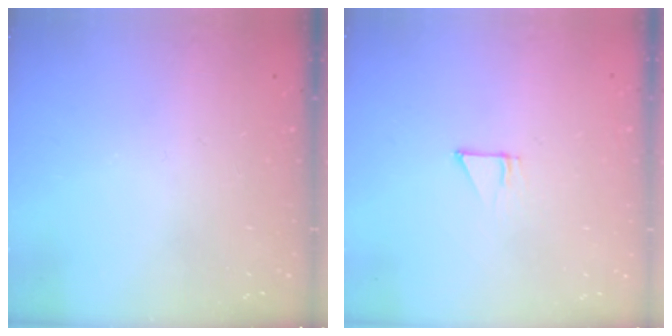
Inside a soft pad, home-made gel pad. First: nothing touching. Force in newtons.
{"total": 4.9, "press": 4.9, "slide": 0.3}